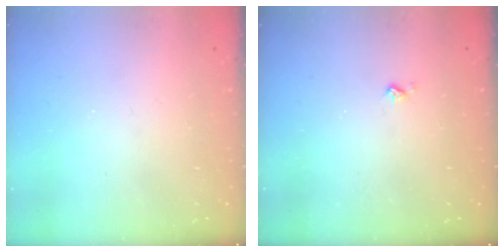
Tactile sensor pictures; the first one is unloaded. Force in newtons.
{"total": 2.2, "press": 2.2, "slide": 0.4}